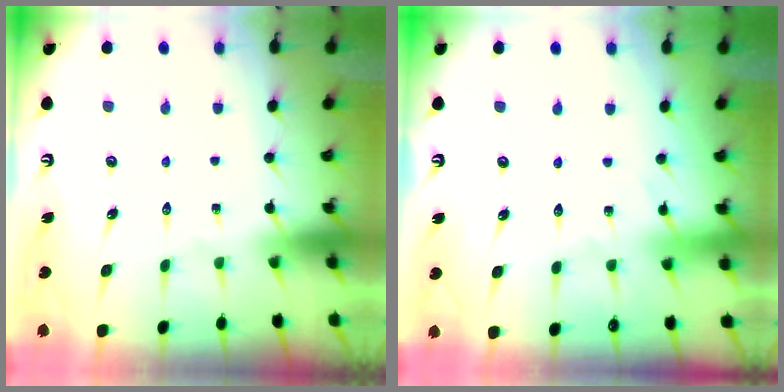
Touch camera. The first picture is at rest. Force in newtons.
{"total": 2.6, "press": 2.5, "slide": 0.3}